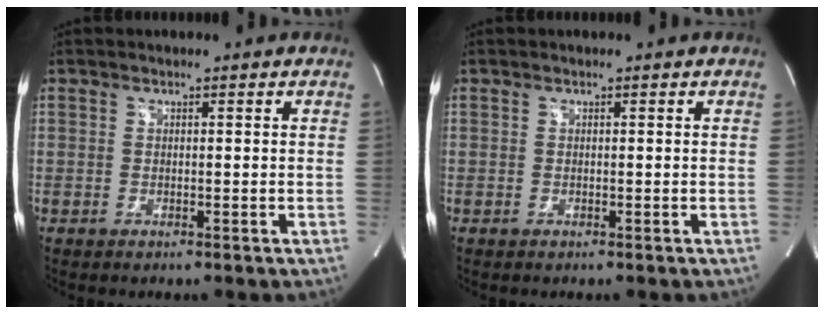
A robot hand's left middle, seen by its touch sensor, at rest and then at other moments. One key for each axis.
{"total": 0.0}